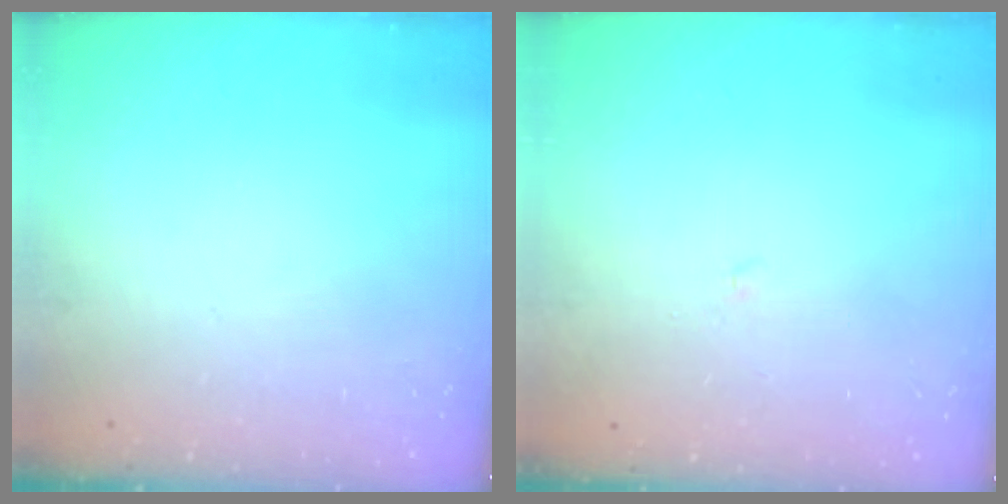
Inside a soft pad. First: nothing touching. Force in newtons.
{"total": 1.9, "press": 1.9, "slide": 0.2}